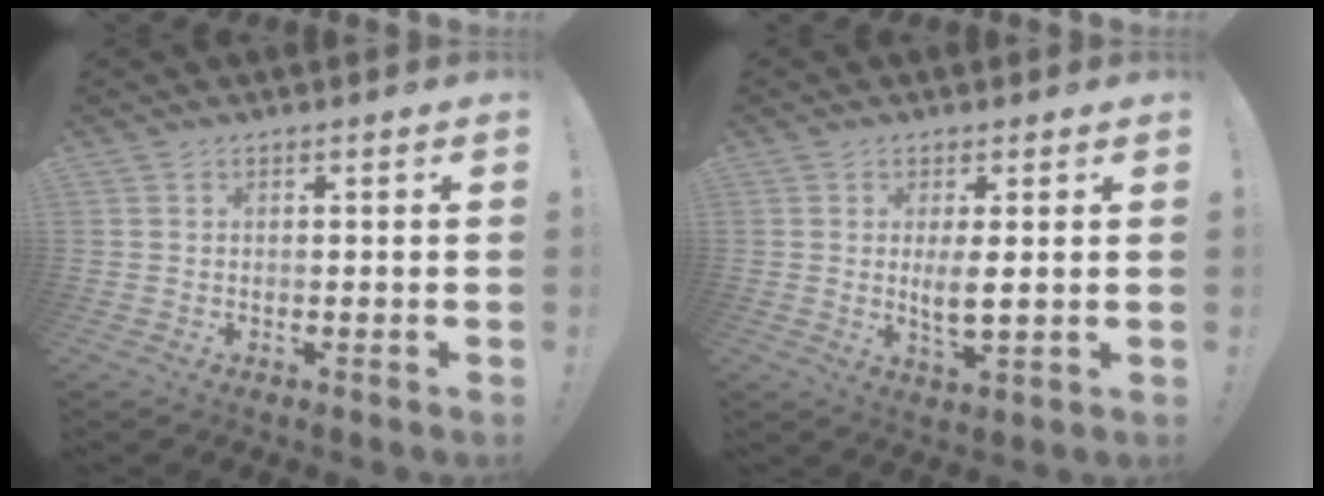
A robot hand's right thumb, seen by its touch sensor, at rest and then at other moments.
{"total": 5.0, "force": [0.8, 1.3, 4.7], "torque": [-0.080, -0.014, 0.011]}